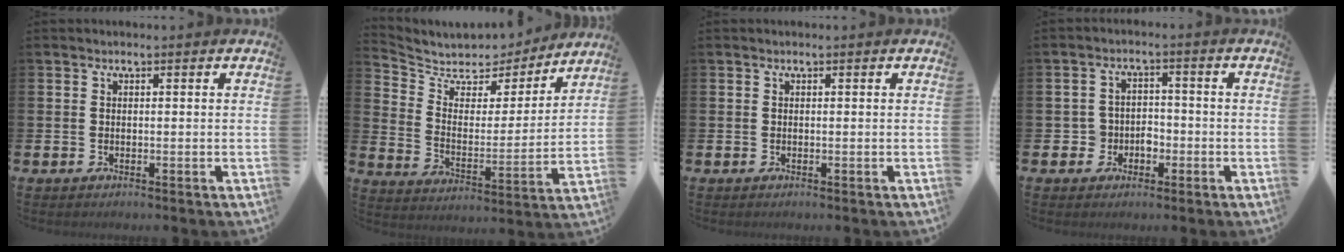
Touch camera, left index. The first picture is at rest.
{"total": 6.0, "force": [5.4, 2.6, 0.6], "torque": [-0.050, -0.047, 0.090]}
{"total": 0.0}
{"total": 3.3, "force": [-1.6, 2.9, 0.4], "torque": [-0.022, 0.007, -0.037]}